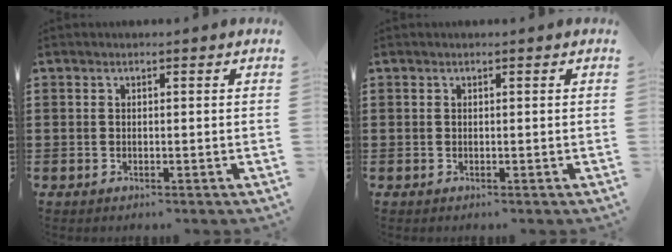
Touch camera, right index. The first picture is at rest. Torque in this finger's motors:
{"motor_torque": [0.43, 0.43, 0.00, 0.00]}